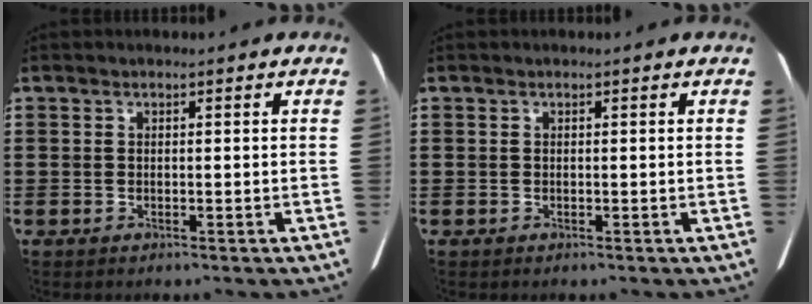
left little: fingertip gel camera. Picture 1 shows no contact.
{"total": 0.0}